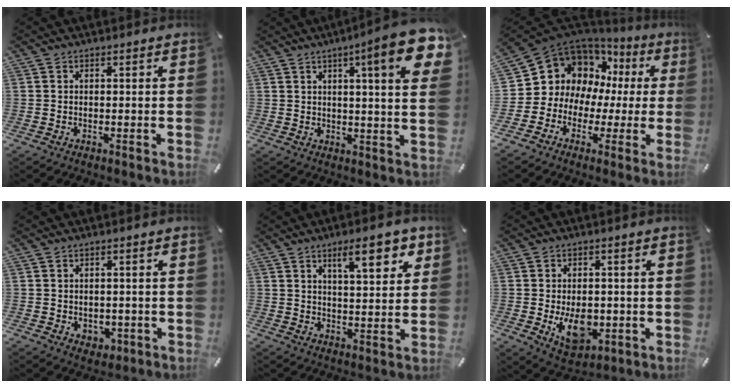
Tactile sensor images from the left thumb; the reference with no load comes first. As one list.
[{"total": 14.3, "force": [6.2, 1.8, 12.7], "torque": [-0.191, -0.031, 0.091]}, {"total": 10.5, "force": [3.1, 9.7, 2.4], "torque": [-0.069, -0.045, 0.070]}, {"total": 2.7, "force": [-0.2, 2.5, 0.9], "torque": [-0.003, -0.006, -0.005]}, {"total": 10.6, "force": [6.3, 3.5, 7.7], "torque": [-0.109, -0.029, 0.102]}, {"total": 10.0, "force": [-1.6, 6.7, 7.2], "torque": [-0.103, -0.010, -0.022]}]